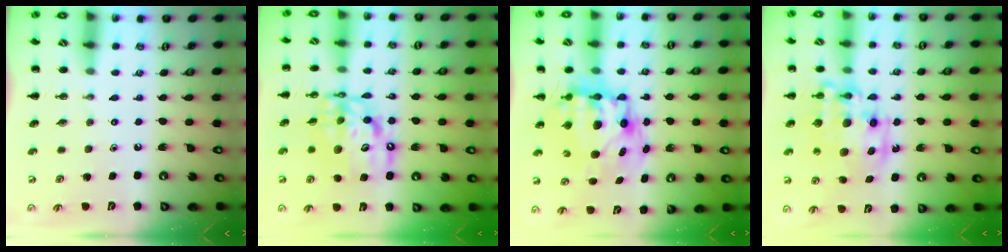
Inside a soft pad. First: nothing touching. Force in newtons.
{"total": 13.3, "press": 12.9, "slide": 3.3}
{"total": 11.4, "press": 11.0, "slide": 2.9}
{"total": 13.5, "press": 13.1, "slide": 3.3}